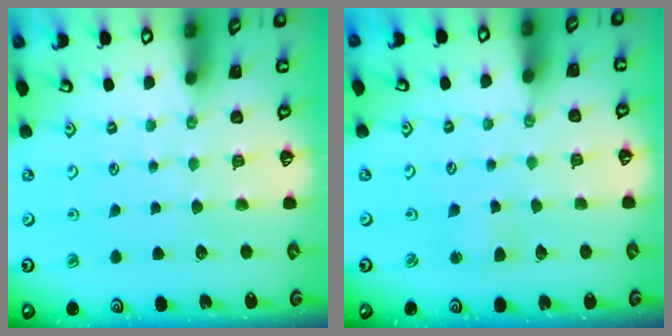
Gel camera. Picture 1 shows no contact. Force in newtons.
{"total": 3.0, "press": 3.0, "slide": 0.3}